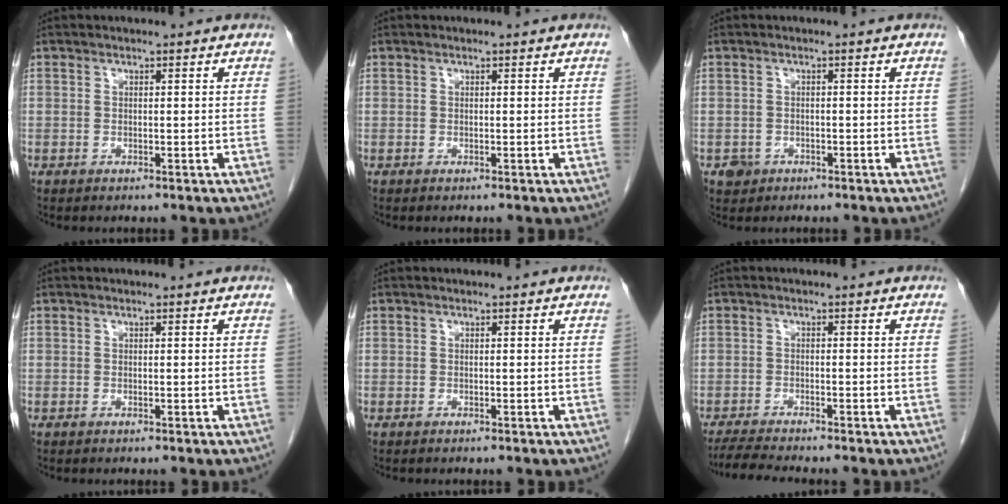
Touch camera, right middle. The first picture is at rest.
{"total": 0.0}
{"total": 2.0, "force": [-1.0, 1.7, 0.2], "torque": [-0.003, 0.007, -0.014]}
{"total": 0.0}
{"total": 0.0}
{"total": 4.8, "force": [-4.4, -0.4, 1.9], "torque": [-0.032, -0.019, -0.076]}